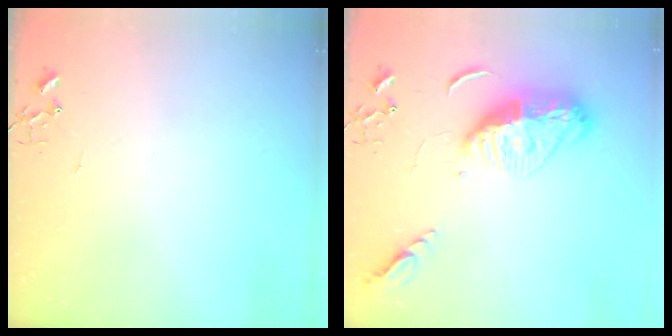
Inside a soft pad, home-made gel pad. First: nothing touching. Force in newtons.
{"total": 14.6, "press": 14.5, "slide": 1.2}